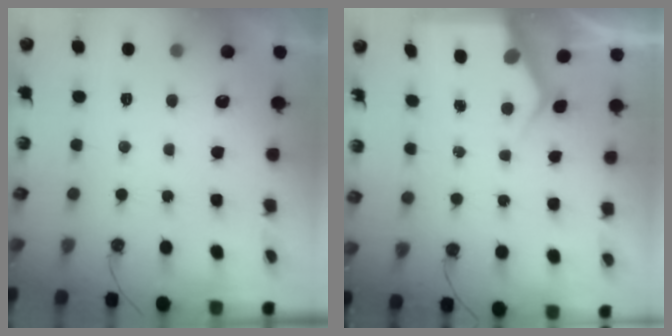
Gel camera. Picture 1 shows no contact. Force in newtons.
{"total": 4.4, "press": 4.4, "slide": 0.4}